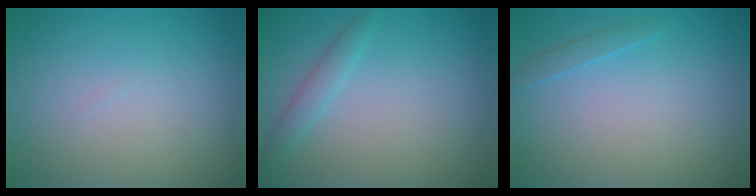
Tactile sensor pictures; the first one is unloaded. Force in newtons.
{"total": 1.5, "press": 1.5, "slide": 0.1}
{"total": 0.9, "press": 0.9, "slide": 0.1}